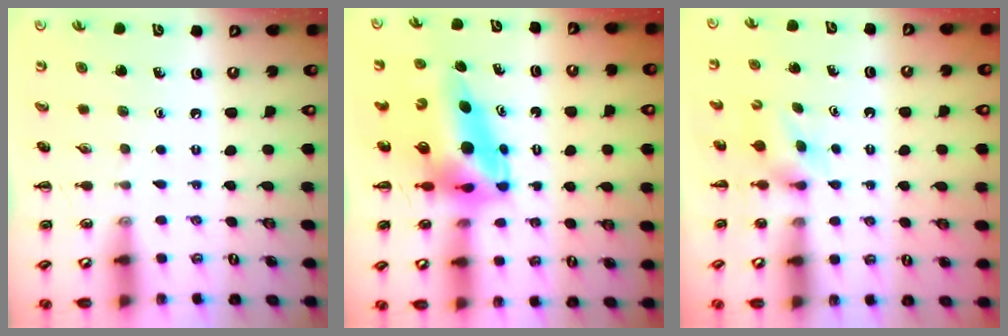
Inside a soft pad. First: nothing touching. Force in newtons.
{"total": 8.8, "press": 8.3, "slide": 2.9}
{"total": 3.2, "press": 2.9, "slide": 1.4}